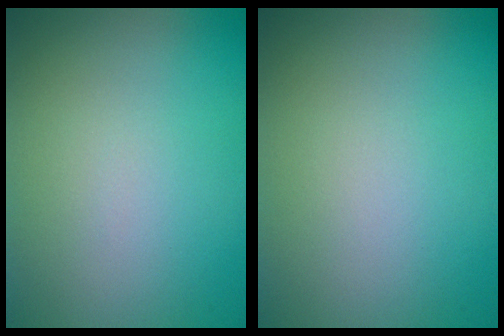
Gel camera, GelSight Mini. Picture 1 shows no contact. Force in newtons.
{"total": 0.0}